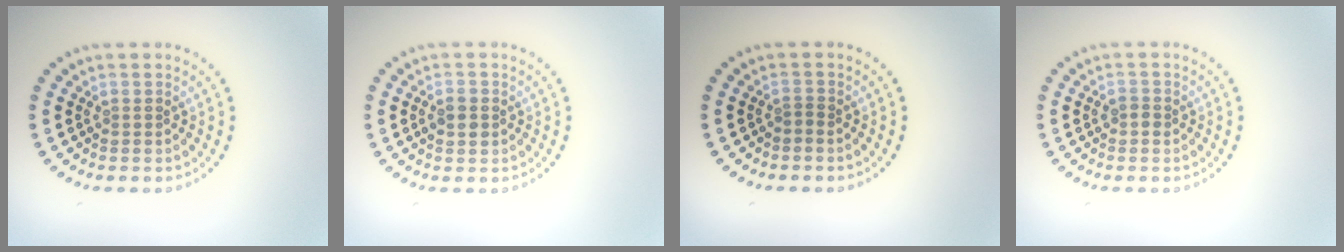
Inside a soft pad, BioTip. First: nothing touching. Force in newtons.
{"total": 2.2, "press": 2.2, "slide": 0.1}
{"total": 0.6, "press": 0.2, "slide": 0.5}
{"total": 1.0, "press": 0.9, "slide": 0.3}